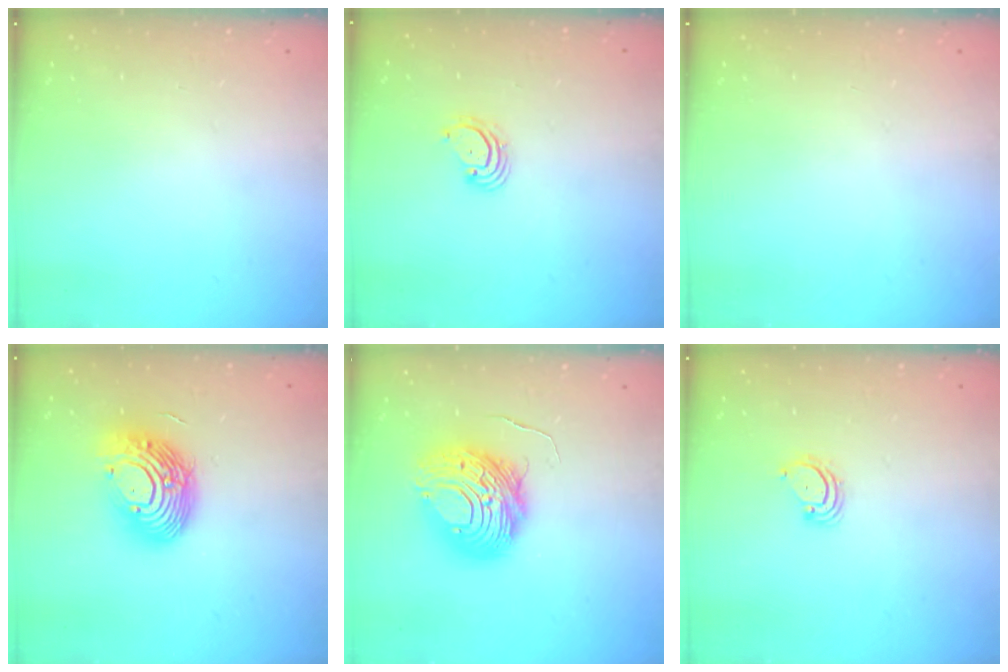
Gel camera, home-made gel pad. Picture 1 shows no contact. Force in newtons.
{"total": 3.0, "press": 3.0, "slide": 0.2}
{"total": 0.0}
{"total": 15.5, "press": 15.5, "slide": 1.4}
{"total": 12.2, "press": 12.1, "slide": 1.3}
{"total": 2.8, "press": 2.8, "slide": 0.3}